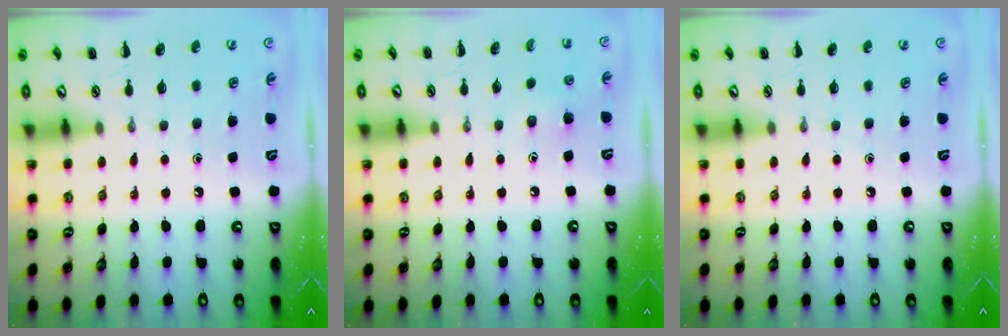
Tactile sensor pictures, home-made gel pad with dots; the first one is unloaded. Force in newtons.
{"total": 4.1, "press": 3.9, "slide": 1.4}
{"total": 0.0}